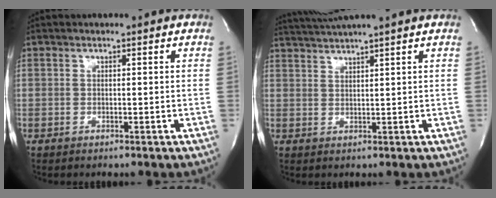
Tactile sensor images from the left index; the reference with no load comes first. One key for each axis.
{"total": 4.9, "fx": 4.3, "fy": -1.7, "fz": 1.7, "tx": -0.031, "ty": 0.010, "tz": 0.081}